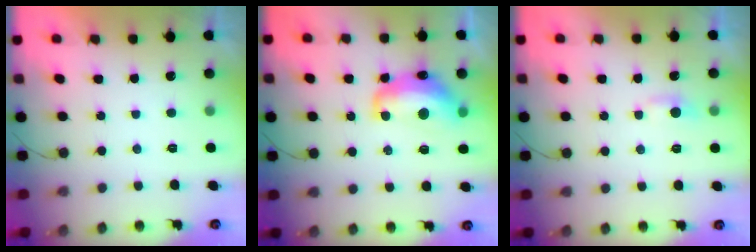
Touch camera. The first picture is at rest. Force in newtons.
{"total": 13.4, "press": 13.4, "slide": 1.0}
{"total": 3.3, "press": 3.3, "slide": 0.4}